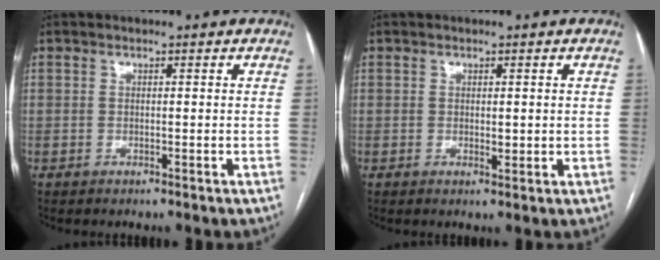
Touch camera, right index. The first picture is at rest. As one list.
[{"total": 1.5, "force": [0.1, 0.6, 1.4], "torque": [-0.020, -0.004, 0.005]}]